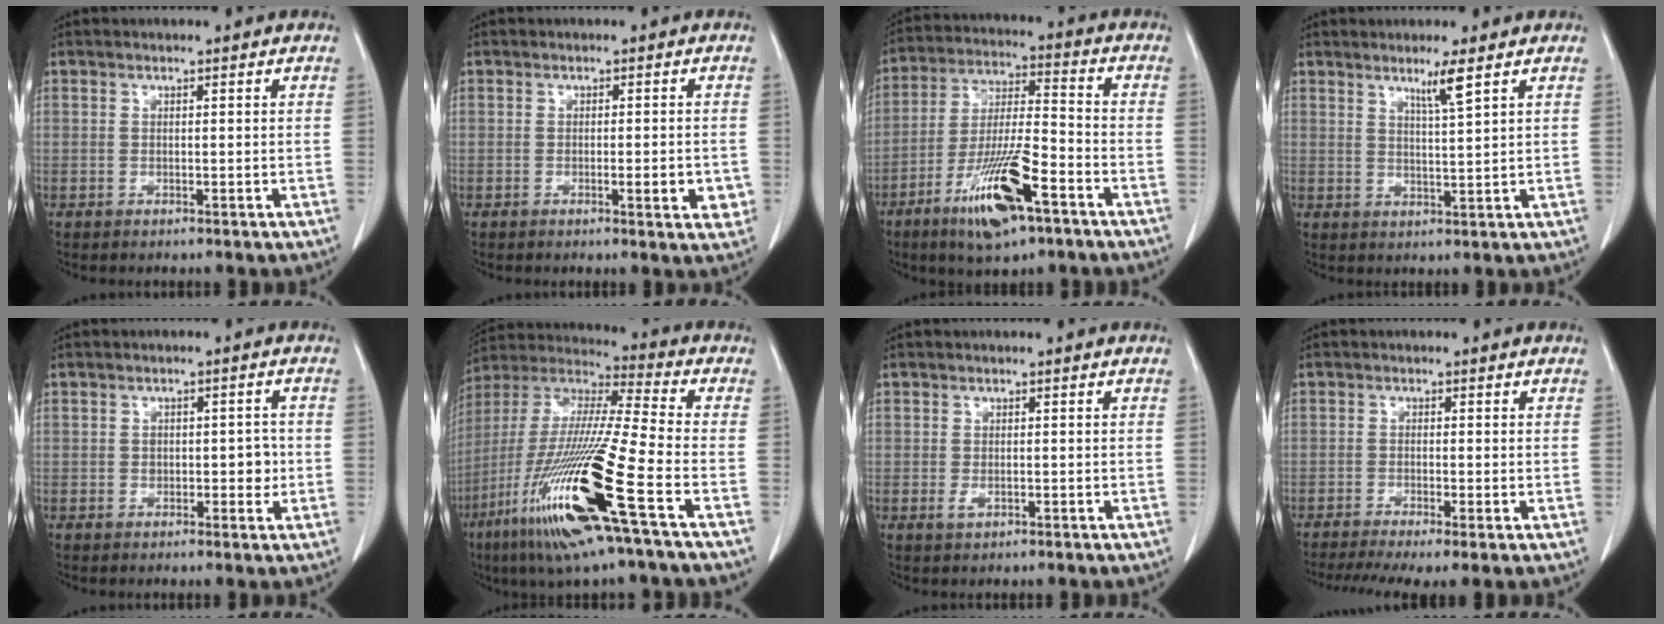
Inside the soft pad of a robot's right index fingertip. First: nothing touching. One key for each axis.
{"total": 4.0, "fx": -1.0, "fy": 0.9, "fz": 3.8, "tx": -0.046, "ty": -0.004, "tz": -0.012}
{"total": 14.2, "fx": -7.7, "fy": 2.7, "fz": 11.7, "tx": -0.225, "ty": -0.014, "tz": -0.133}
{"total": 3.6, "fx": 2.3, "fy": -0.8, "fz": 2.7, "tx": -0.050, "ty": -0.009, "tz": 0.045}
{"total": 3.4, "fx": -0.3, "fy": 2.1, "fz": 2.7, "tx": -0.033, "ty": 0.009, "tz": 0.001}
{"total": 23.2, "fx": -9.7, "fy": 0.3, "fz": 21.1, "tx": -0.440, "ty": -0.053, "tz": -0.191}
{"total": 1.0, "fx": -0.2, "fy": 0.5, "fz": 0.8, "tx": -0.017, "ty": -0.004, "tz": -0.002}
{"total": 7.6, "fx": -5.3, "fy": 1.1, "fz": 5.4, "tx": -0.087, "ty": -0.011, "tz": -0.089}